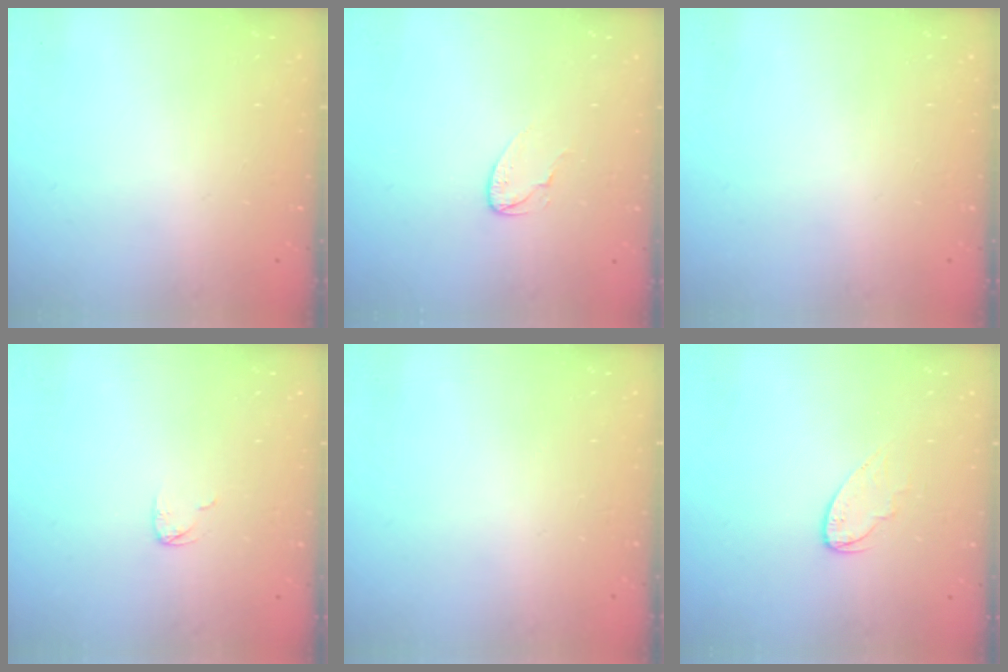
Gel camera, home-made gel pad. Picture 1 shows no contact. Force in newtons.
{"total": 3.4, "press": 3.4, "slide": 0.3}
{"total": 0.0}
{"total": 2.9, "press": 2.9, "slide": 0.2}
{"total": 0.0}
{"total": 4.9, "press": 4.9, "slide": 0.3}